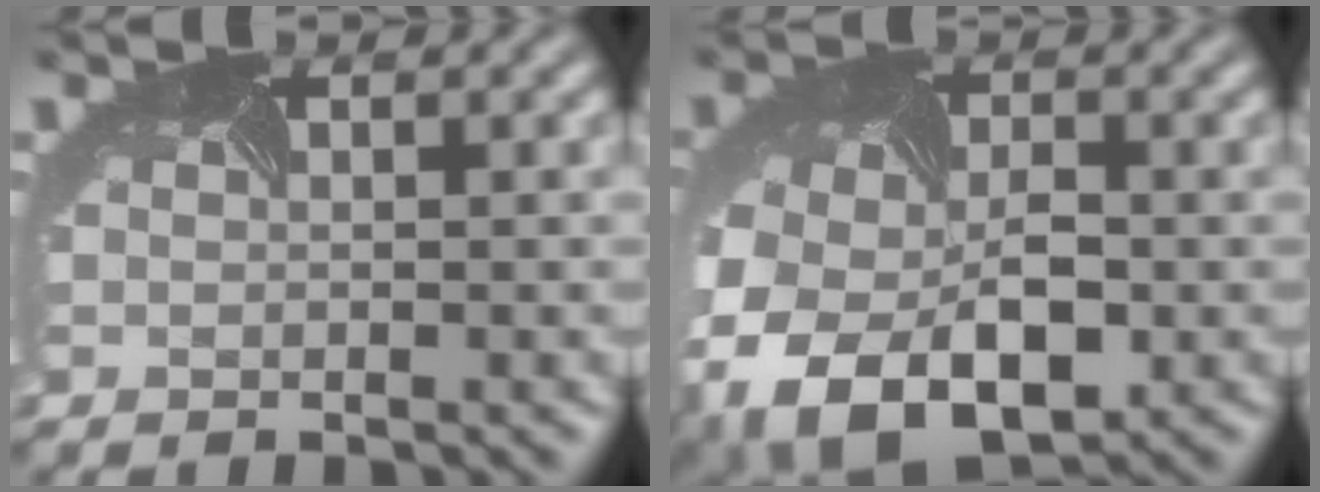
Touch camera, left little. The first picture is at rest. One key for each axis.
{"total": 10.6, "fx": -3.8, "fy": 6.9, "fz": 7.1, "tx": -0.156, "ty": -0.042, "tz": -0.057}